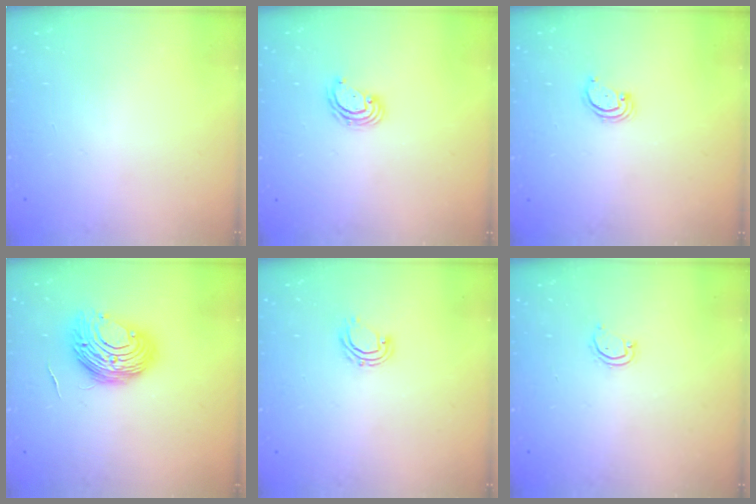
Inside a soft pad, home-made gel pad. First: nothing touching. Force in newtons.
{"total": 3.8, "press": 3.8, "slide": 0.1}
{"total": 2.5, "press": 2.5, "slide": 0.3}
{"total": 11.3, "press": 11.2, "slide": 1.2}
{"total": 5.0, "press": 4.9, "slide": 1.0}
{"total": 3.3, "press": 3.3, "slide": 0.2}